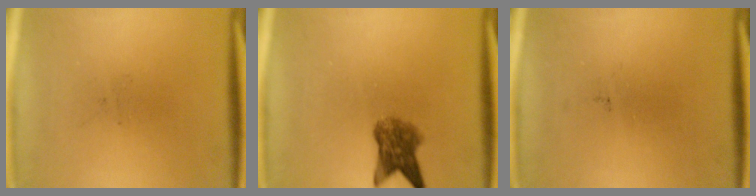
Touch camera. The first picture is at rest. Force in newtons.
{"total": 5.1}
{"total": 0.0}